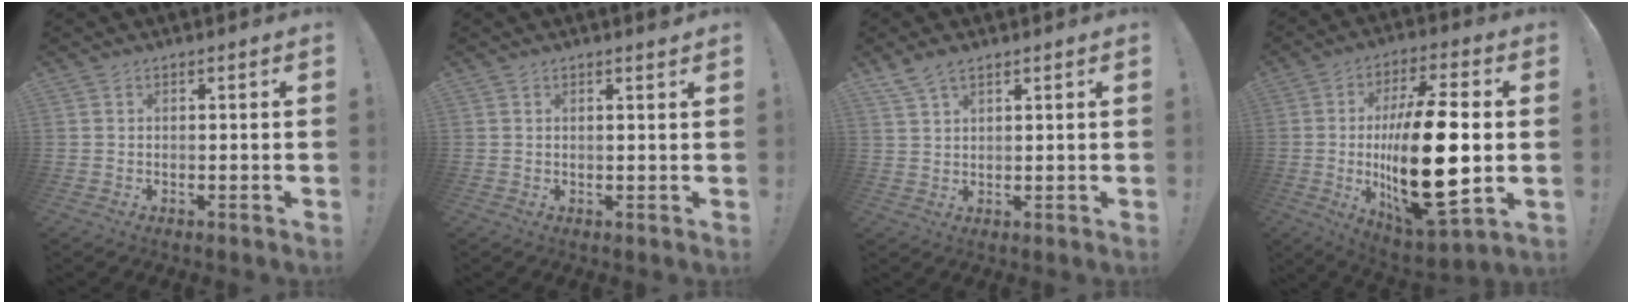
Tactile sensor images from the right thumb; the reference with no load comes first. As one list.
[{"total": 1.4, "force": [1.1, -0.5, 0.8], "torque": [-0.004, -0.007, 0.017]}, {"total": 4.6, "force": [3.4, 1.8, 2.6], "torque": [-0.055, -0.012, 0.066]}, {"total": 25.5, "force": [-1.1, 9.2, 23.7], "torque": [-0.429, -0.013, -0.020]}]